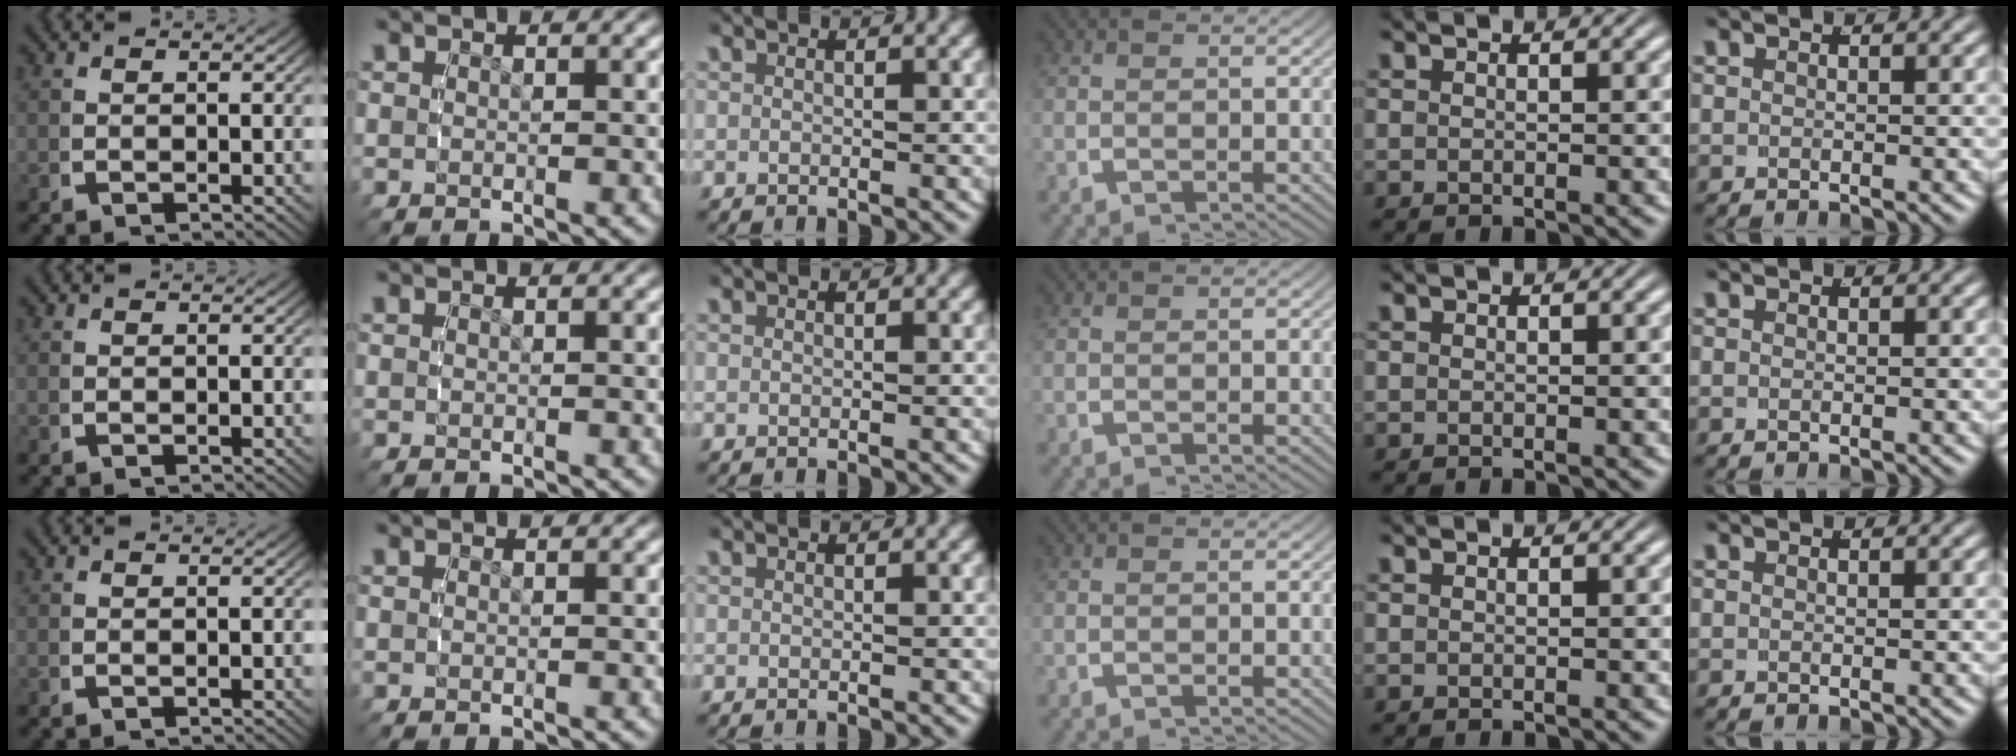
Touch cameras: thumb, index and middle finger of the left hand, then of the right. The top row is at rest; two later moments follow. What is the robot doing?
{"motion": "reach", "object": "pencil case"}